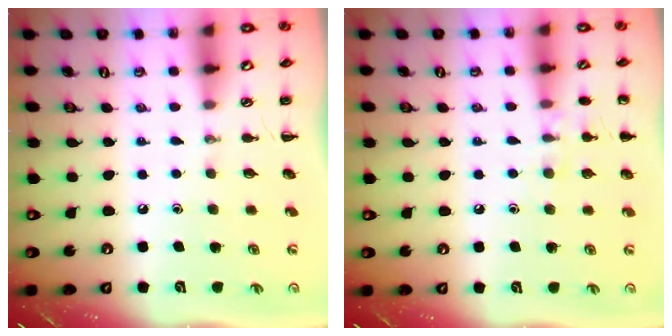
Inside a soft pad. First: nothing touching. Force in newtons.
{"total": 7.0, "press": 6.7, "slide": 2.1}